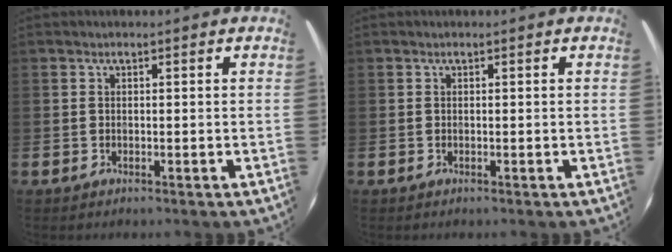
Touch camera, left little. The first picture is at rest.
{"total": 0.0}